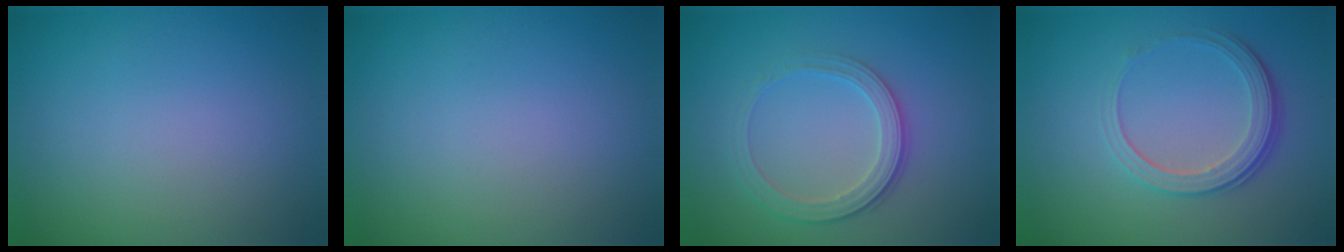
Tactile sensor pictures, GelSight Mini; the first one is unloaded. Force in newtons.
{"total": 0.0}
{"total": 2.8, "press": 2.6, "slide": 0.8}
{"total": 3.9, "press": 2.8, "slide": 2.8}